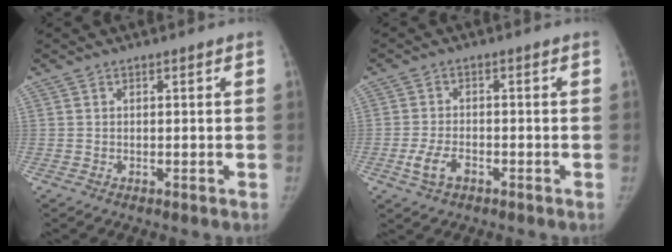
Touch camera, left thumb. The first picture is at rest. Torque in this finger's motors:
{"motor_torque": [-0.07, 0.12, 0.15, 0.18, 0.00]}